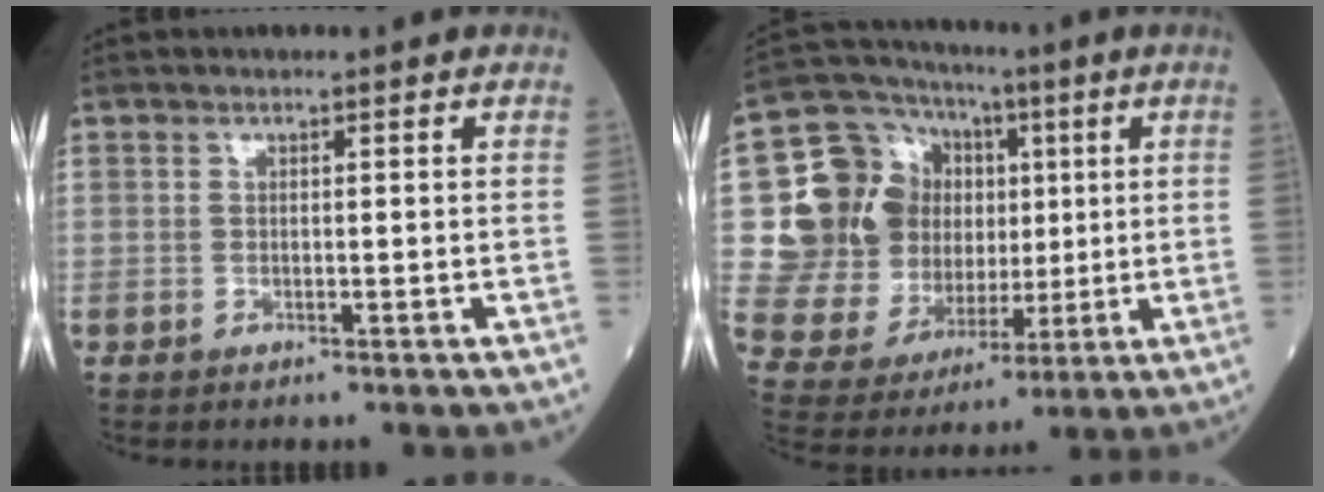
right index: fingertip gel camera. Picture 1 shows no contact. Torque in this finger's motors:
{"motor_torque": [0.33, 0.06, 0.10, 0.05]}